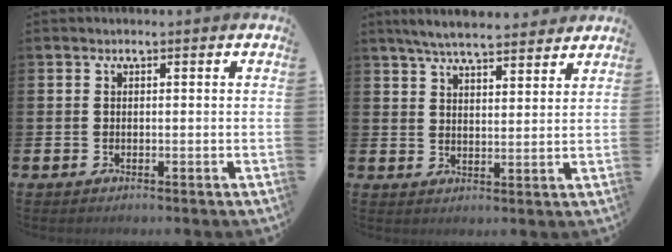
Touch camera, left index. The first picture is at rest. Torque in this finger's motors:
{"motor_torque": [0.06, -0.33, 0.70, 0.20]}